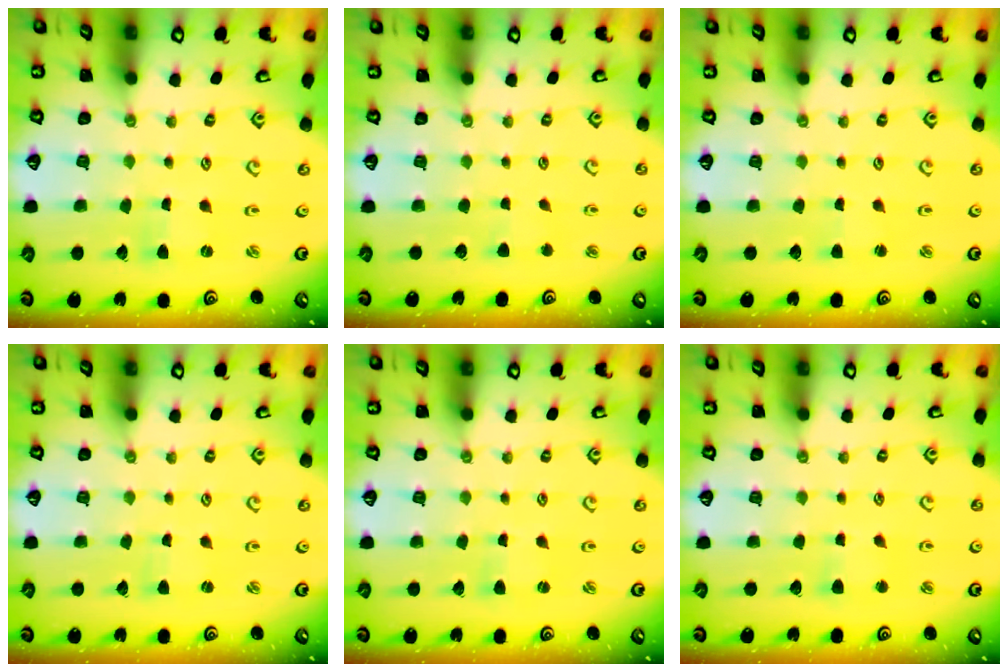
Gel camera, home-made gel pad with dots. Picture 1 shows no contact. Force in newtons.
{"total": 1.9, "press": 1.9, "slide": 0.5}
{"total": 1.9, "press": 1.8, "slide": 0.4}
{"total": 1.7, "press": 1.6, "slide": 0.3}
{"total": 1.9, "press": 1.9, "slide": 0.4}
{"total": 3.0, "press": 3.0, "slide": 0.4}